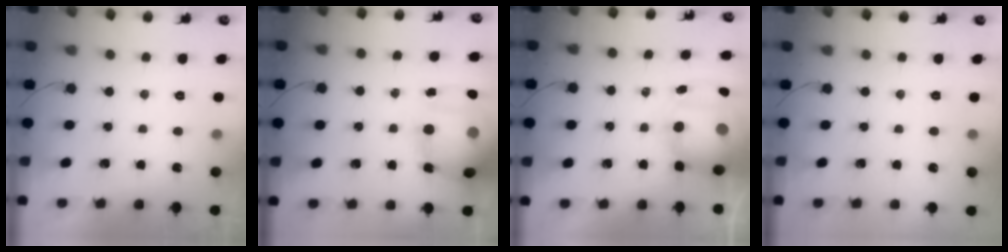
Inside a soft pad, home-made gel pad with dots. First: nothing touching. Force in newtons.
{"total": 17.9, "press": 17.4, "slide": 4.2}
{"total": 12.6, "press": 12.3, "slide": 2.7}
{"total": 0.0}